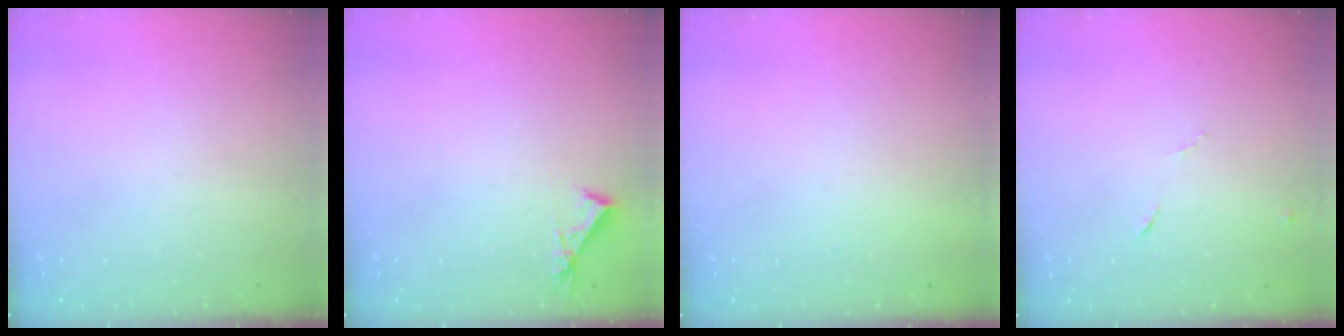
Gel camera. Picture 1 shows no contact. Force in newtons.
{"total": 4.7, "press": 4.7, "slide": 0.4}
{"total": 1.7, "press": 1.7, "slide": 0.1}
{"total": 5.2, "press": 5.1, "slide": 0.6}